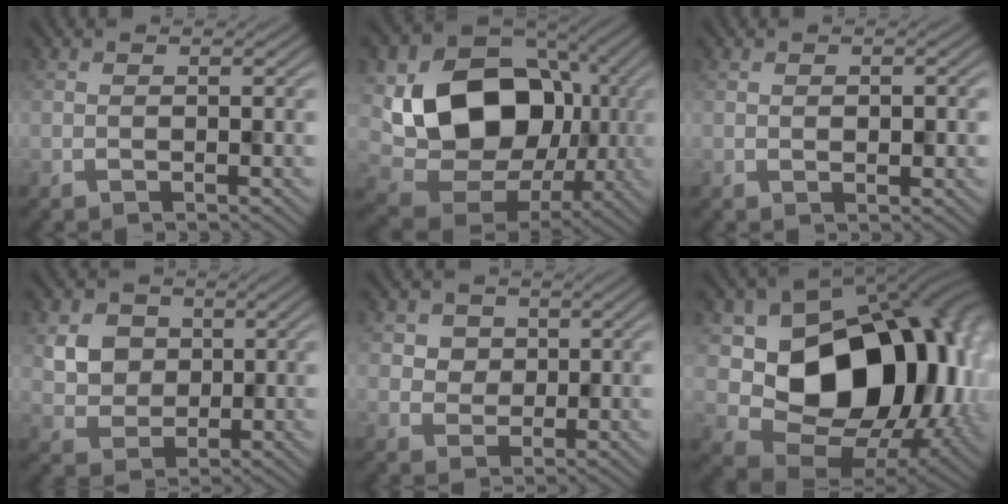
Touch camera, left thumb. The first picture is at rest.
{"total": 15.4, "force": [0.9, 12.2, 9.5], "torque": [-0.160, -0.015, 0.018]}
{"total": 2.4, "force": [0.3, 1.5, 1.8], "torque": [-0.019, 0.007, 0.014]}
{"total": 4.6, "force": [1.9, 4.0, 1.0], "torque": [-0.042, -0.008, 0.038]}
{"total": 3.3, "force": [2.0, 2.6, 0.0], "torque": [-0.011, -0.008, 0.038]}
{"total": 16.1, "force": [1.7, 12.1, 10.5], "torque": [-0.145, -0.026, 0.042]}